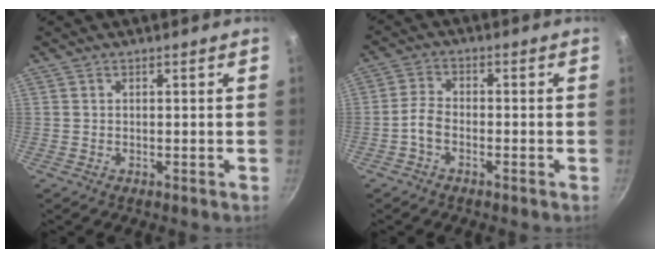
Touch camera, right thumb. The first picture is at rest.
{"total": 3.9, "force": [-2.0, 2.2, 2.5], "torque": [-0.058, 0.023, -0.048]}